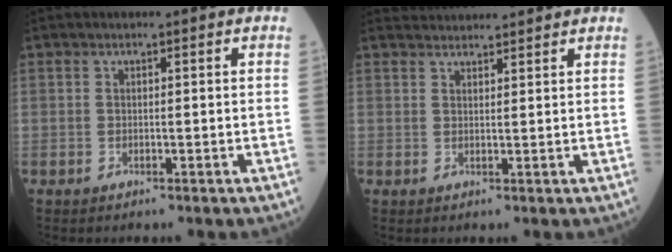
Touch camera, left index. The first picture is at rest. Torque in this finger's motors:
{"motor_torque": [-0.74, -0.71, -0.03, -0.01]}